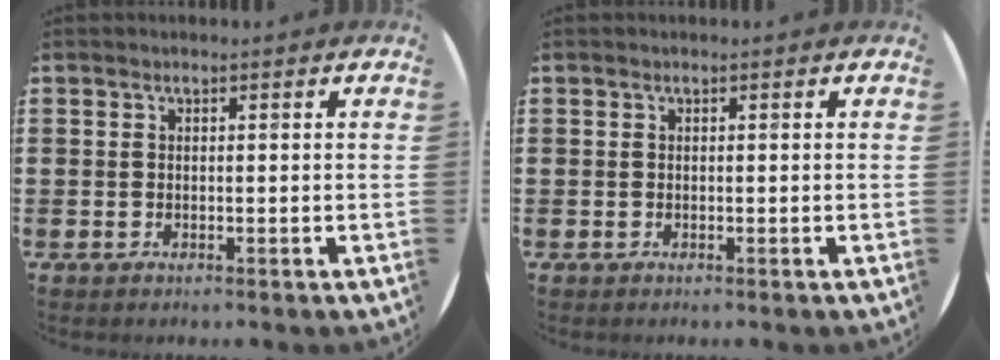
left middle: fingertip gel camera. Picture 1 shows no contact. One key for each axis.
{"total": 0.0}